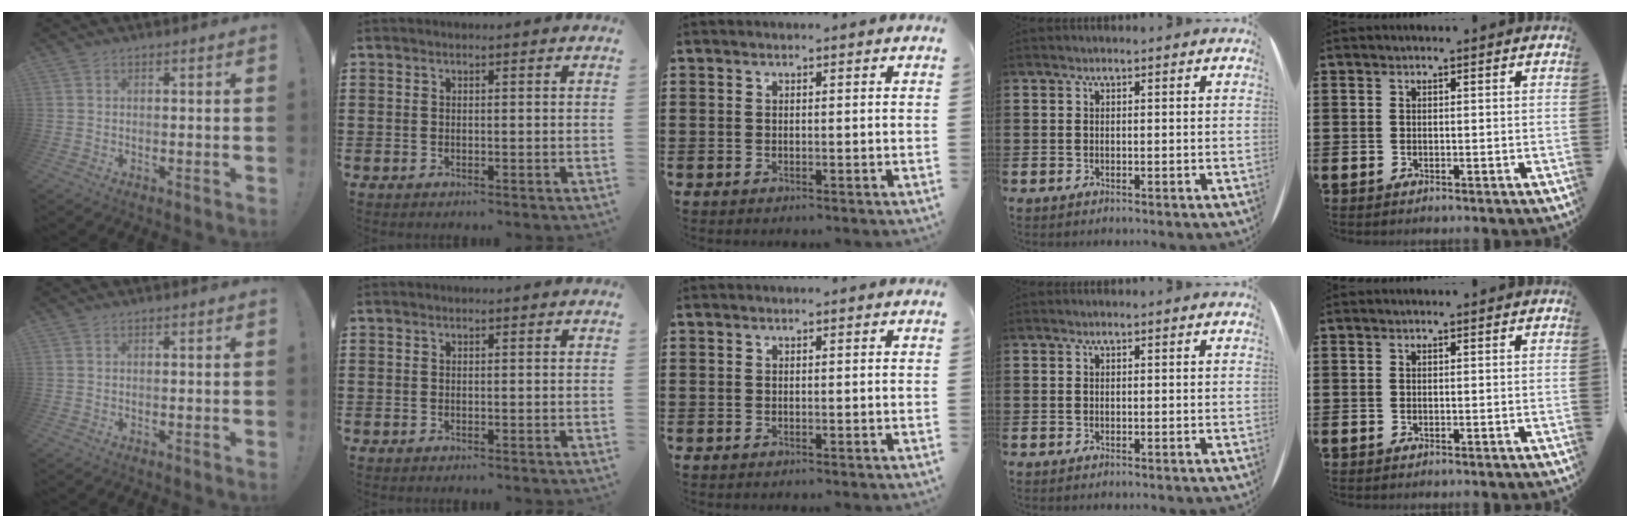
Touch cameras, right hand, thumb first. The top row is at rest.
{}